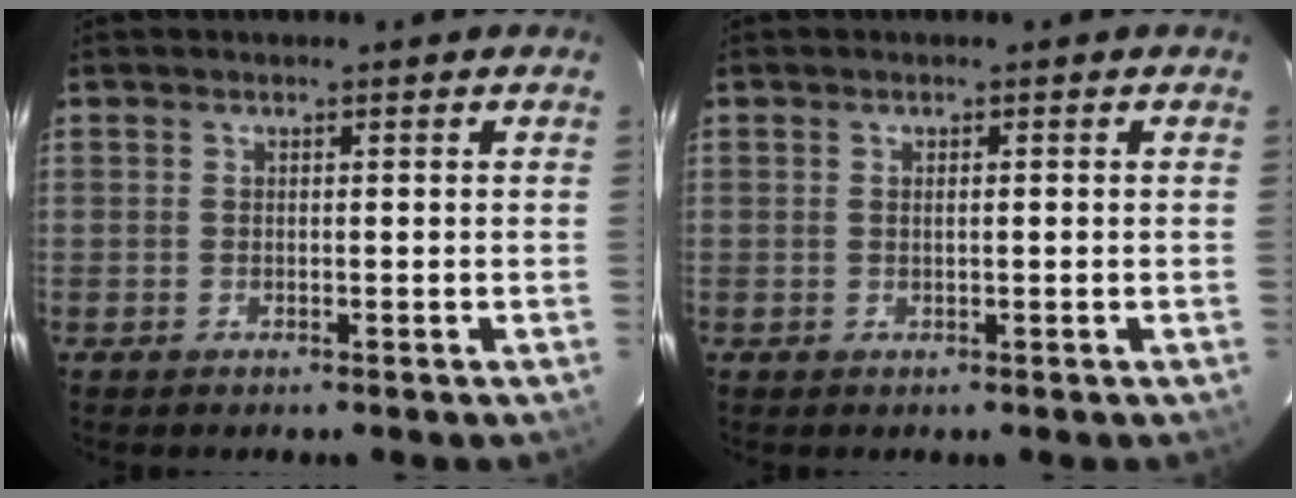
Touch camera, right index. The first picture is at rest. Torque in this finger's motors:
{"motor_torque": [-0.09, 0.07, -0.05, 0.00]}